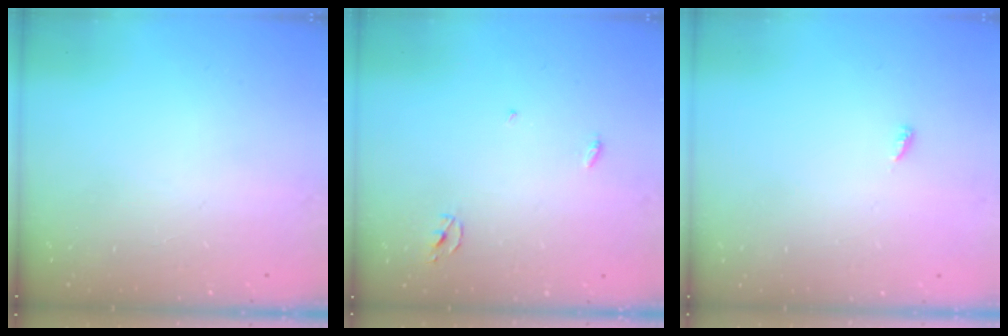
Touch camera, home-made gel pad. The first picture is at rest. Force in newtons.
{"total": 2.5, "press": 2.5, "slide": 0.1}
{"total": 2.5, "press": 2.5, "slide": 0.2}